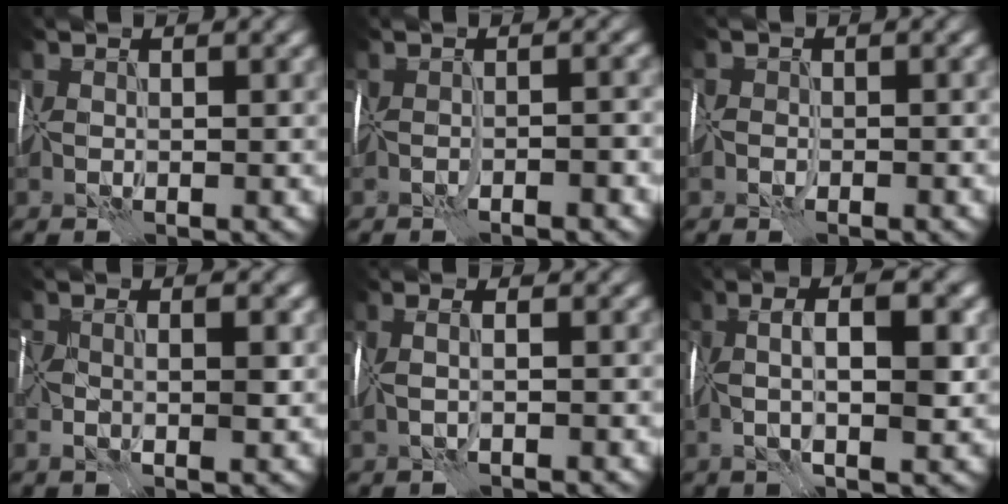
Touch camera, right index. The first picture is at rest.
{"total": 1.8, "force": [-1.5, -0.2, 1.0], "torque": [-0.014, -0.002, -0.029]}
{"total": 1.9, "force": [-1.1, 1.4, 0.7], "torque": [0.004, 0.003, -0.020]}
{"total": 3.5, "force": [-0.2, 1.4, 3.2], "torque": [-0.057, -0.004, -0.008]}
{"total": 1.9, "force": [0.2, 0.6, 1.8], "torque": [-0.022, 0.005, -0.007]}
{"total": 5.4, "force": [0.3, 1.3, 5.2], "torque": [-0.085, 0.000, -0.003]}